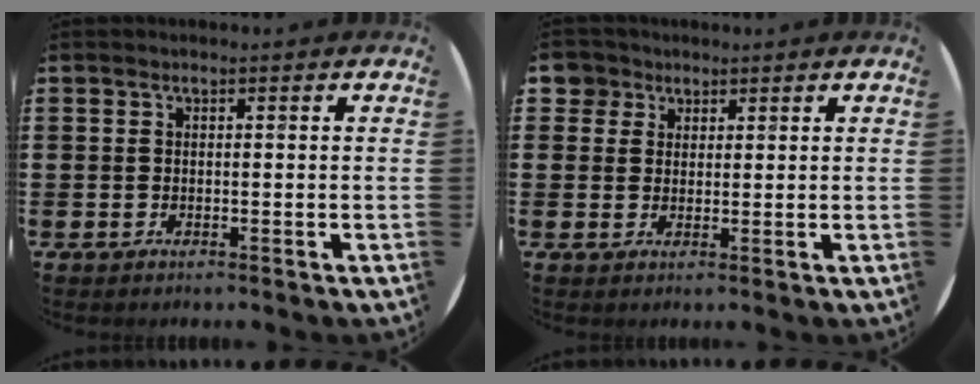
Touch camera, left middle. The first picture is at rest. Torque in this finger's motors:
{"motor_torque": [0.27, -0.21, -0.02, 0.01]}